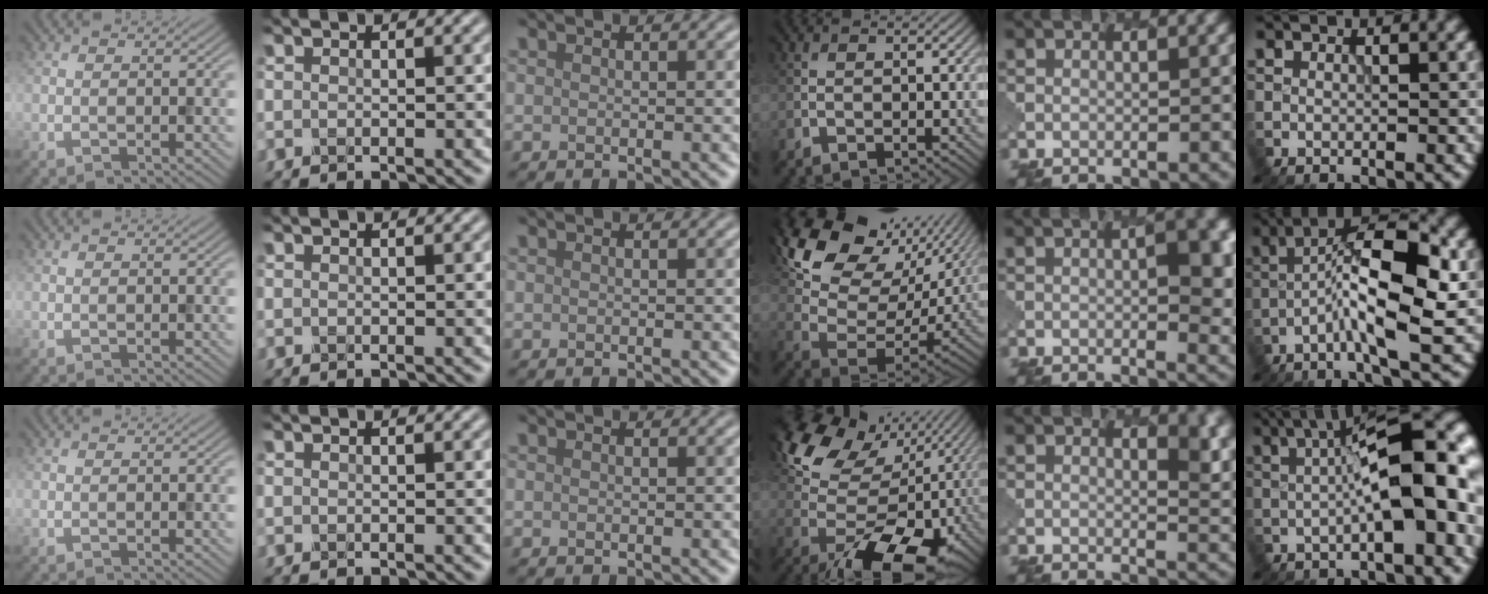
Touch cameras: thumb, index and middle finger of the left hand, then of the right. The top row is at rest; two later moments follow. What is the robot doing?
{"motion": "dispense", "object": "glue stick"}